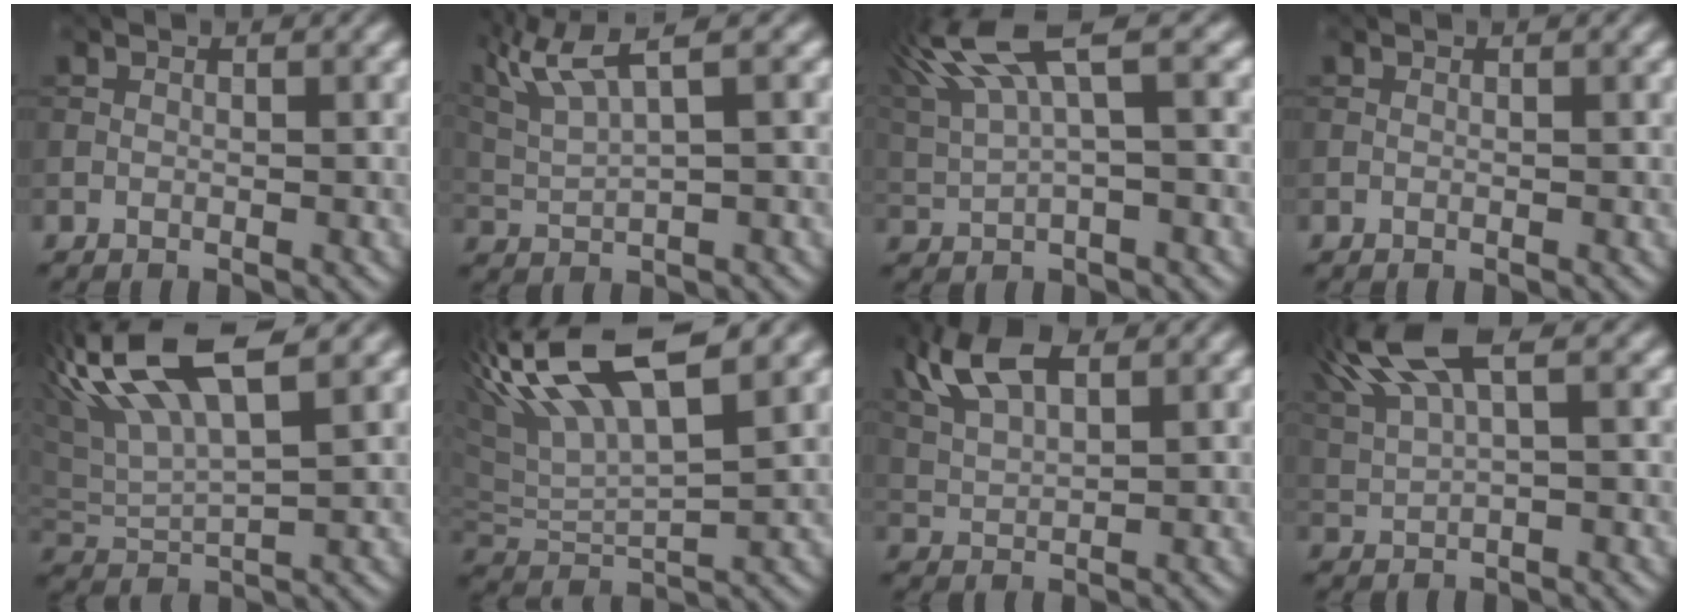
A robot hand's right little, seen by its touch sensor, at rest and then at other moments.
{"total": 7.1, "force": [4.4, 1.7, 5.3], "torque": [-0.111, 0.026, 0.085]}
{"total": 9.3, "force": [4.9, 2.5, 7.4], "torque": [-0.166, 0.025, 0.096]}
{"total": 0.0}
{"total": 10.3, "force": [4.7, 3.2, 8.6], "torque": [-0.179, 0.030, 0.081]}
{"total": 10.6, "force": [5.2, 3.2, 8.7], "torque": [-0.175, 0.024, 0.089]}
{"total": 7.1, "force": [3.8, 3.2, 5.1], "torque": [-0.124, 0.019, 0.071]}
{"total": 8.4, "force": [4.6, 2.5, 6.5], "torque": [-0.158, 0.021, 0.092]}